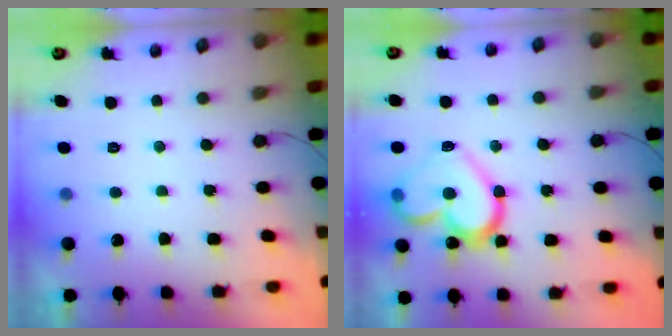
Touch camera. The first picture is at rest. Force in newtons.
{"total": 16.9, "press": 16.9, "slide": 1.5}